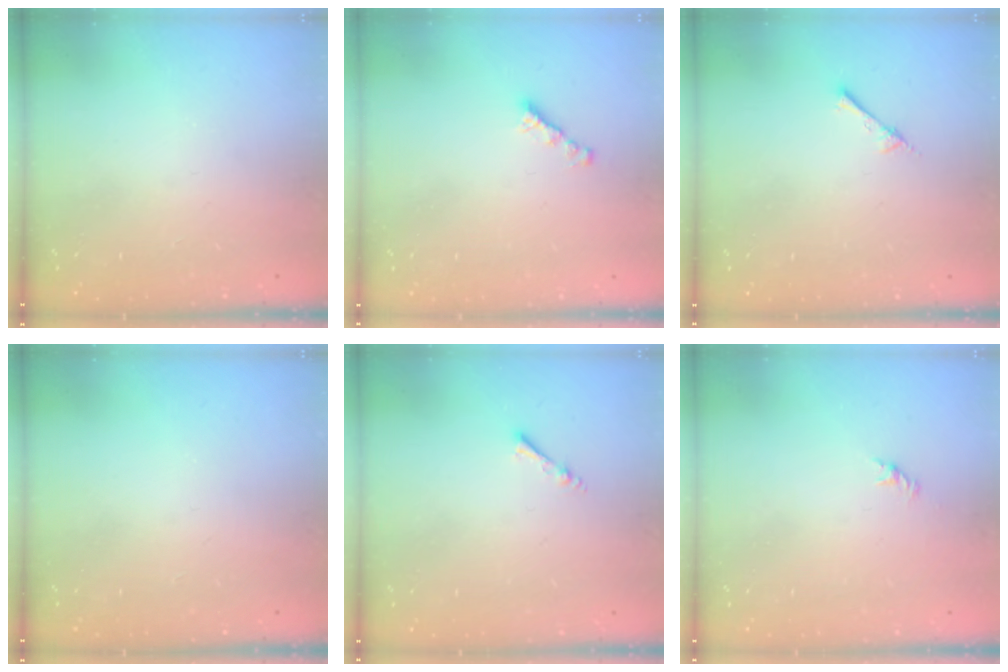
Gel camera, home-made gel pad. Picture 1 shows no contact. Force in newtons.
{"total": 2.8, "press": 2.7, "slide": 0.7}
{"total": 2.8, "press": 2.8, "slide": 0.3}
{"total": 0.0}
{"total": 1.9, "press": 1.9, "slide": 0.4}
{"total": 1.0, "press": 0.9, "slide": 0.4}